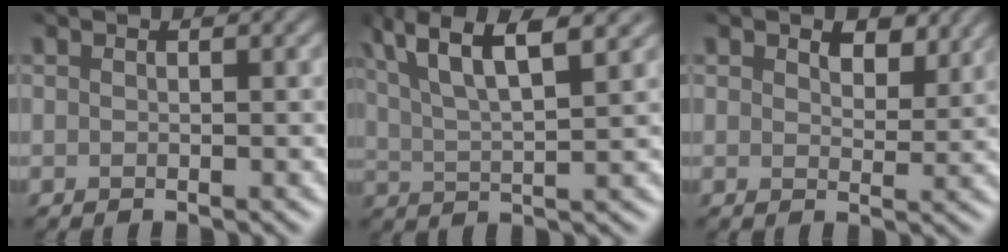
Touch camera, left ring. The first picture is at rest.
{"total": 8.0, "force": [4.5, 2.1, 6.2], "torque": [-0.108, 0.021, 0.076]}
{"total": 3.3, "force": [2.1, 1.8, 1.8], "torque": [-0.028, -0.005, 0.023]}